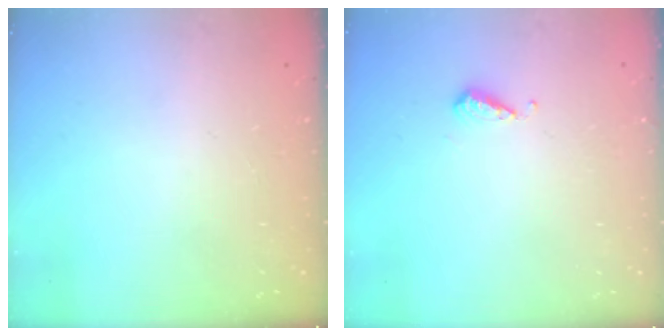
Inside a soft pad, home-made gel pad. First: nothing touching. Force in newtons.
{"total": 4.6, "press": 4.5, "slide": 0.9}